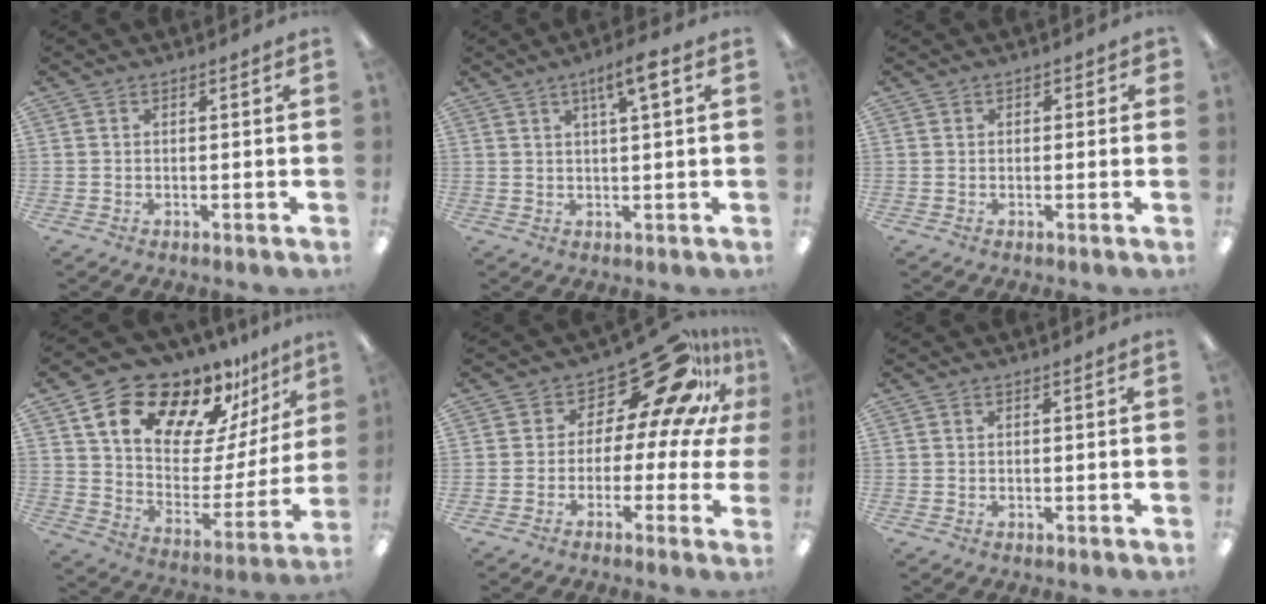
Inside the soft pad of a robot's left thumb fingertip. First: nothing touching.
{"total": 5.4, "force": [2.8, 0.9, 4.5], "torque": [-0.069, -0.006, 0.042]}
{"total": 1.0, "force": [-0.2, 0.9, 0.3], "torque": [0.003, 0.001, -0.007]}
{"total": 19.3, "force": [15.5, 8.6, 7.5], "torque": [-0.136, -0.116, 0.271]}
{"total": 18.4, "force": [11.8, 7.9, 11.7], "torque": [-0.168, -0.087, 0.192]}
{"total": 0.0}